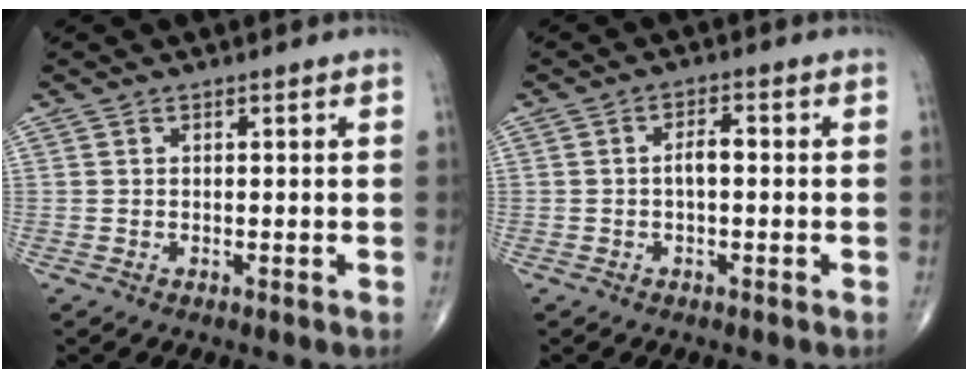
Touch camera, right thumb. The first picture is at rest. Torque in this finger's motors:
{"motor_torque": [0.79, 0.85, 0.60, 0.08, 0.03]}